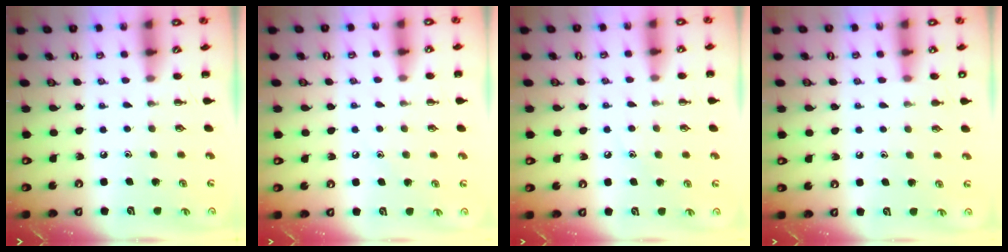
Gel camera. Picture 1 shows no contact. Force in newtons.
{"total": 7.8, "press": 7.7, "slide": 1.4}
{"total": 7.1, "press": 6.9, "slide": 1.9}
{"total": 6.0, "press": 5.7, "slide": 2.0}